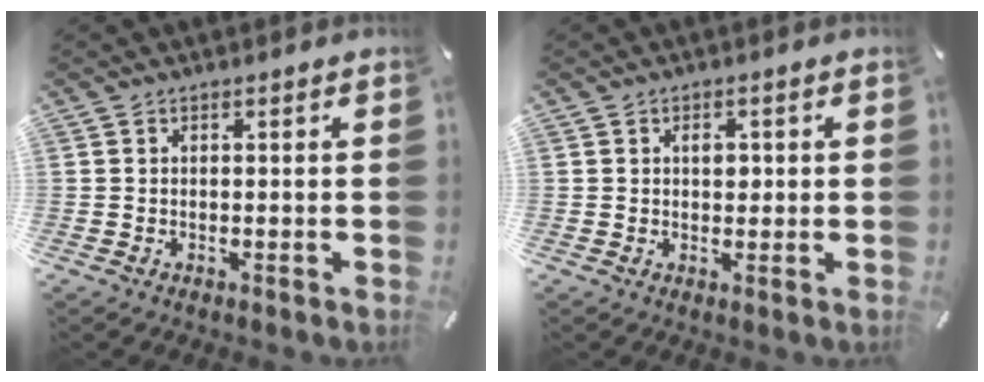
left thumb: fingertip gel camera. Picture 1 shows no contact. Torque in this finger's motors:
{"motor_torque": [0.37, 0.82, 0.30, -0.32, 0.15]}